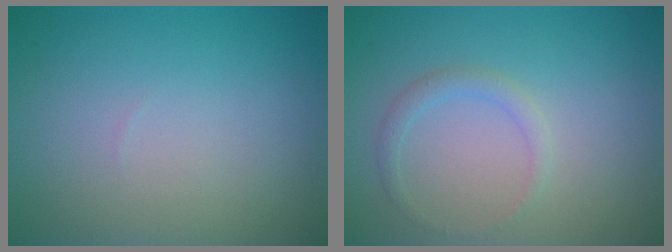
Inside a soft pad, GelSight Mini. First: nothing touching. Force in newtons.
{"total": 1.3, "press": 1.3, "slide": 0.1}